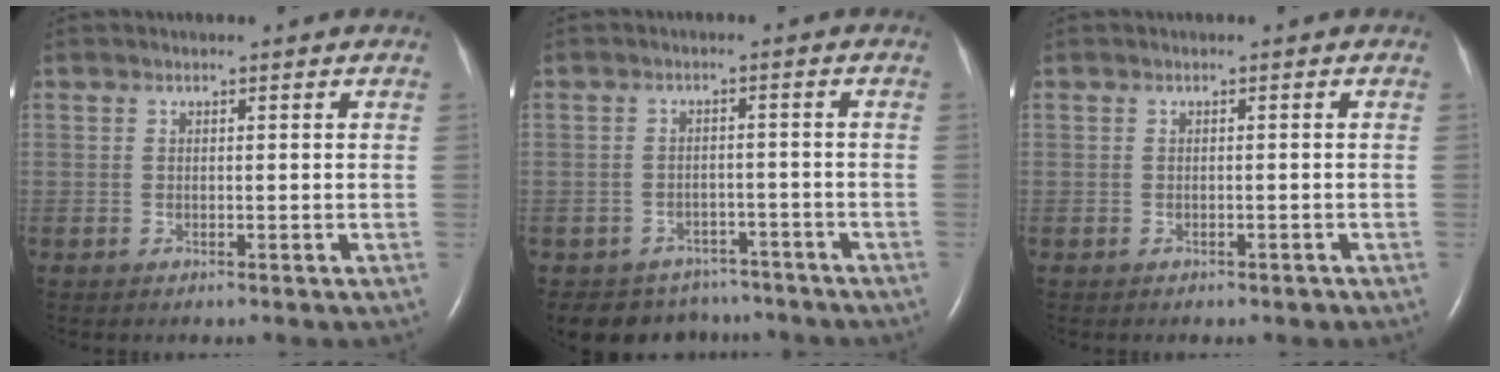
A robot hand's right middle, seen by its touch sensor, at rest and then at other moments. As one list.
[{"total": 8.0, "force": [-6.8, 4.2, 0.1], "torque": [-0.001, 0.018, -0.084]}, {"total": 1.1, "force": [-0.9, 0.5, 0.4], "torque": [-0.007, 0.000, -0.008]}]